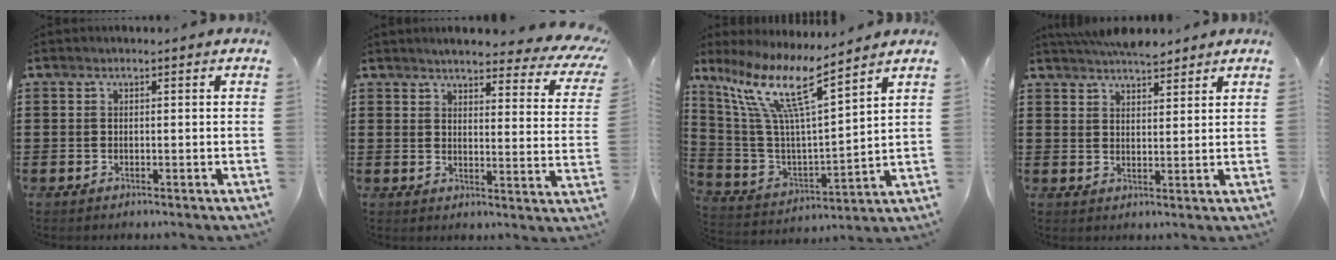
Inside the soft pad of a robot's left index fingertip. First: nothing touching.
{"total": 4.6, "force": [4.1, 0.5, 2.1], "torque": [-0.050, -0.028, 0.068]}
{"total": 12.0, "force": [8.4, 1.4, 8.5], "torque": [-0.208, -0.058, 0.136]}
{"total": 5.1, "force": [4.6, 1.1, 1.7], "torque": [-0.044, -0.008, 0.088]}